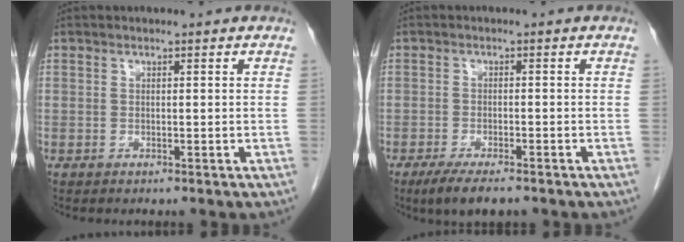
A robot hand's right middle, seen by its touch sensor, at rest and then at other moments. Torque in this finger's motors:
{"motor_torque": [0.62, -0.39, 0.04, 0.05]}